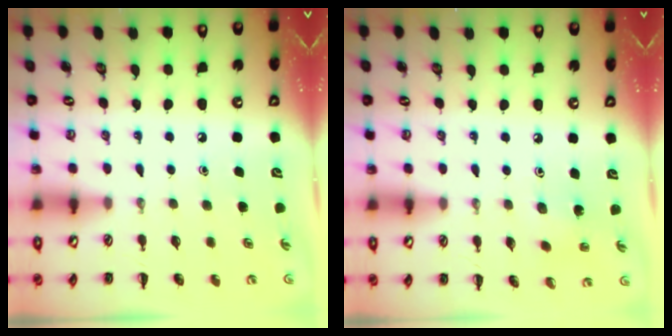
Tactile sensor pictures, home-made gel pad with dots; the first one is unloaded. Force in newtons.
{"total": 1.5, "press": 1.4, "slide": 0.5}